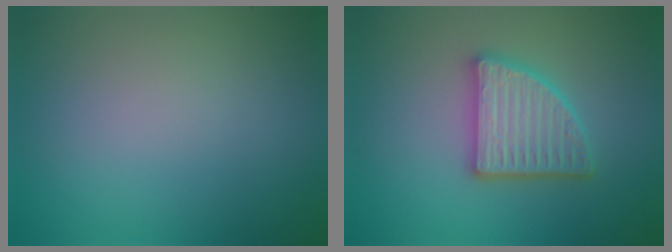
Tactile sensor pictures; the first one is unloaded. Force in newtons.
{"total": 4.9, "press": 4.9, "slide": 0.7}